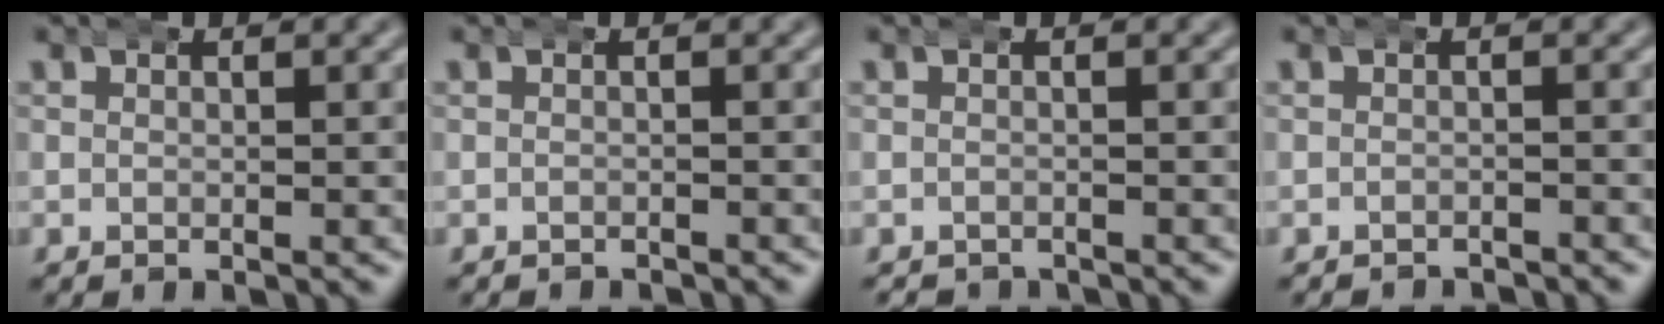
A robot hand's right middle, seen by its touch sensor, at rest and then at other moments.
{"total": 0.9, "force": [-0.9, 0.0, -0.2], "torque": [0.000, -0.006, -0.011]}
{"total": 1.6, "force": [-1.5, 0.3, -0.3], "torque": [0.004, -0.009, -0.020]}
{"total": 1.9, "force": [-1.9, 0.1, -0.2], "torque": [0.004, -0.008, -0.028]}